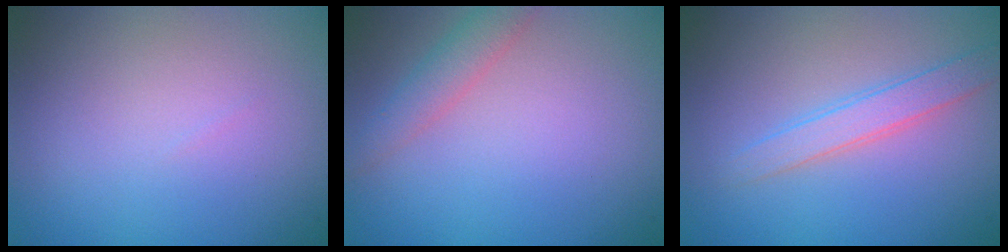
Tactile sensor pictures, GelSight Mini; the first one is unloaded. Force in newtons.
{"total": 2.1, "press": 2.1, "slide": 0.2}
{"total": 2.3, "press": 2.3, "slide": 0.1}